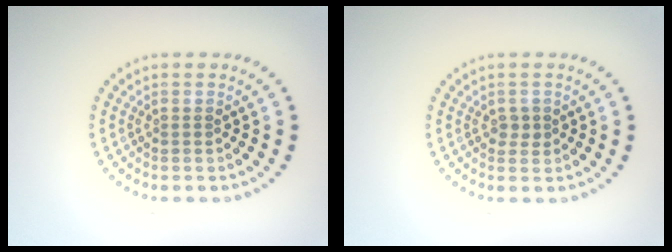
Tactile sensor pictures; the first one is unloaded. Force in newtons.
{"total": 1.1, "press": 1.1, "slide": 0.2}